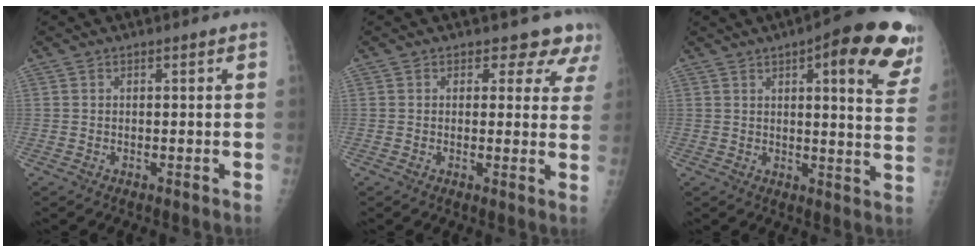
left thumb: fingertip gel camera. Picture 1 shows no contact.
{"total": 6.1, "force": [5.0, 3.4, 0.9], "torque": [0.034, -0.021, 0.032]}
{"total": 18.4, "force": [9.6, 4.9, 14.9], "torque": [-0.158, -0.033, 0.105]}